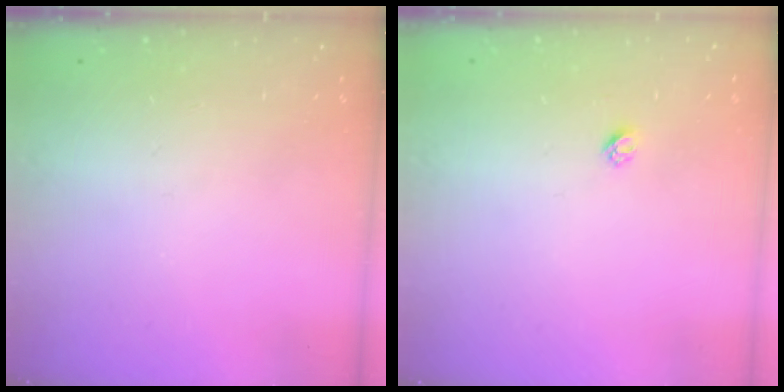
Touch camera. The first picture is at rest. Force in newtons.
{"total": 2.3, "press": 2.3, "slide": 0.2}